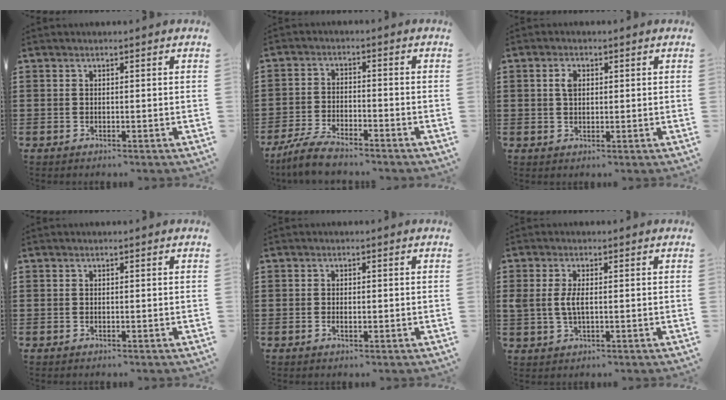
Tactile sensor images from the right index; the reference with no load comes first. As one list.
[{"total": 5.0, "force": [-4.5, 0.6, 1.9], "torque": [-0.053, -0.006, -0.092]}, {"total": 2.5, "force": [0.6, 1.5, 1.9], "torque": [-0.041, 0.009, 0.010]}, {"total": 0.0}, {"total": 1.3, "force": [-0.3, 0.6, 1.1], "torque": [-0.021, 0.002, -0.005]}, {"total": 3.4, "force": [0.2, 1.5, 3.0], "torque": [-0.082, -0.003, -0.006]}]